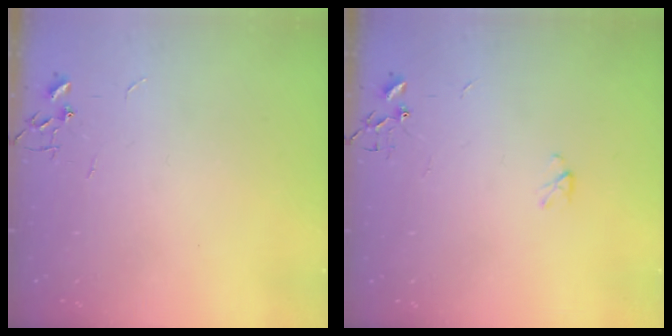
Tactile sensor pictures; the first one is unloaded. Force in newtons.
{"total": 2.9, "press": 2.9, "slide": 0.5}